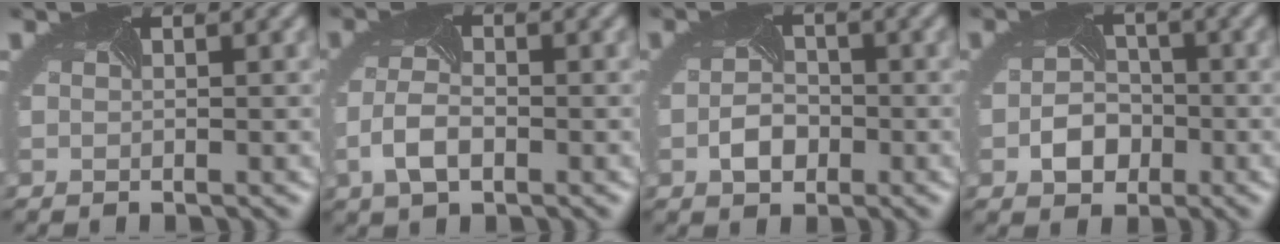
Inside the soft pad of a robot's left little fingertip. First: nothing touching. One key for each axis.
{"total": 3.2, "fx": -1.2, "fy": 1.8, "fz": 2.4, "tx": -0.061, "ty": -0.006, "tz": -0.026}
{"total": 2.5, "fx": -0.9, "fy": 1.8, "fz": 1.5, "tx": -0.032, "ty": -0.003, "tz": -0.021}
{"total": 3.4, "fx": -1.2, "fy": 2.7, "fz": 1.6, "tx": -0.026, "ty": -0.005, "tz": -0.024}